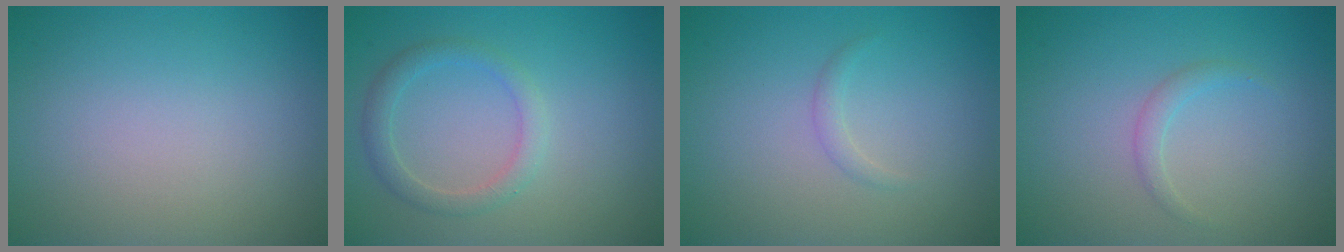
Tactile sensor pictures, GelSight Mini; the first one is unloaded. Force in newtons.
{"total": 2.1, "press": 2.1, "slide": 0.1}
{"total": 0.8, "press": 0.8, "slide": 0.0}
{"total": 1.1, "press": 1.1, "slide": 0.1}